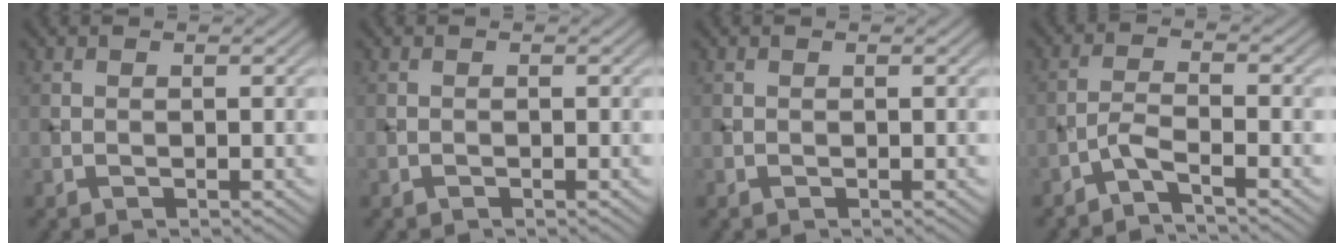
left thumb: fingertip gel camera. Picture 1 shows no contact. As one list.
[{"total": 0.0}, {"total": 0.0}, {"total": 2.9, "force": [-2.2, 0.2, 1.9], "torque": [-0.039, 0.005, -0.057]}]